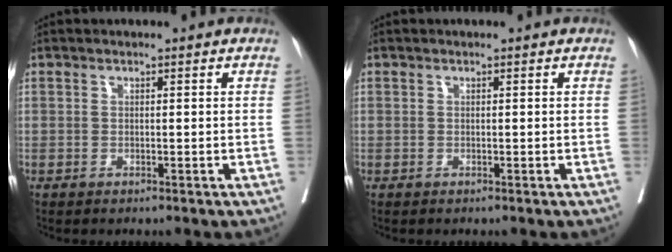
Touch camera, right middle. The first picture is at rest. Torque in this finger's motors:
{"motor_torque": [0.20, -0.19, -0.11, -0.13]}